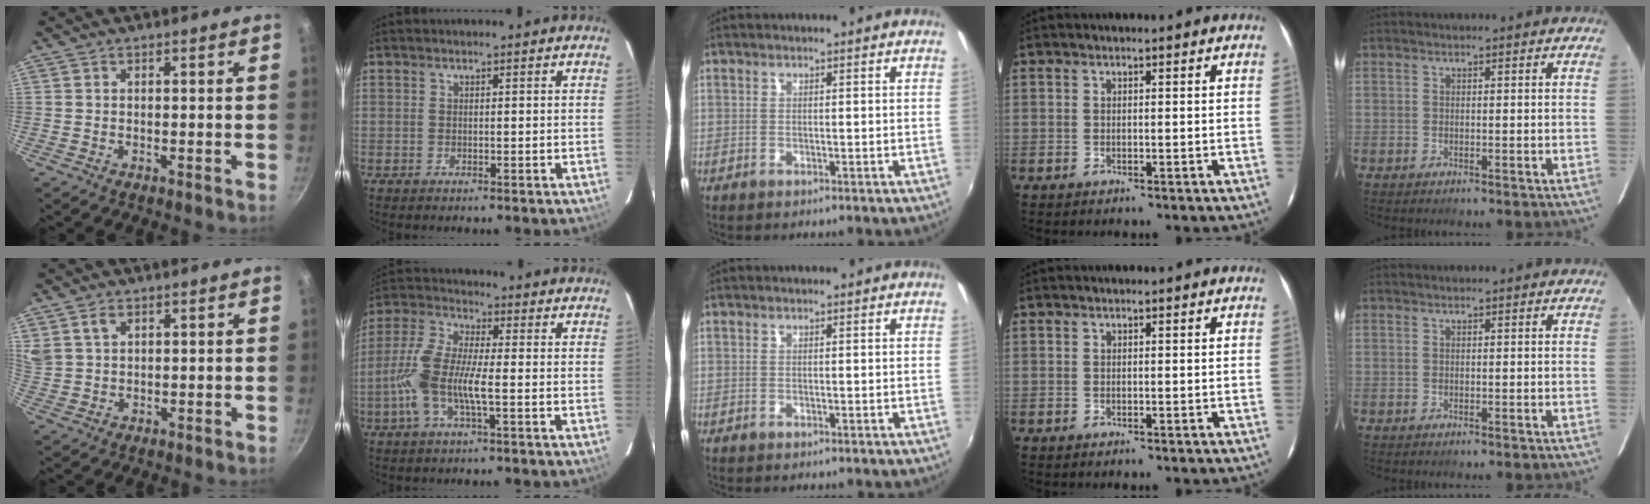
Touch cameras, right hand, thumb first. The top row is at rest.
{"thumb": {"total": 5.1, "force": [2.7, 3.2, 2.8], "torque": [-0.047, 0.000, 0.059]}, "index": {"total": 10.7, "force": [-2.7, 2.8, 10.0], "torque": [-0.220, 0.002, -0.053]}}